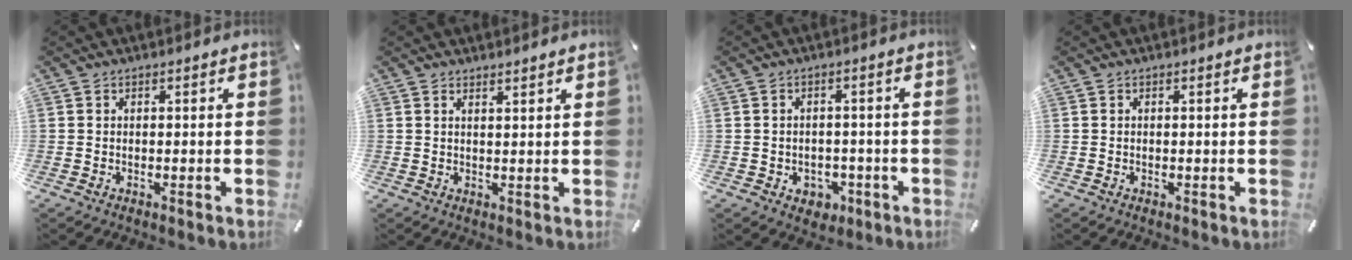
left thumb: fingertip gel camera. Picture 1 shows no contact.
{"total": 1.5, "force": [1.5, -0.2, 0.4], "torque": [-0.009, -0.006, 0.028]}
{"total": 4.1, "force": [-1.3, 3.5, 1.7], "torque": [-0.011, 0.002, -0.026]}
{"total": 0.0}